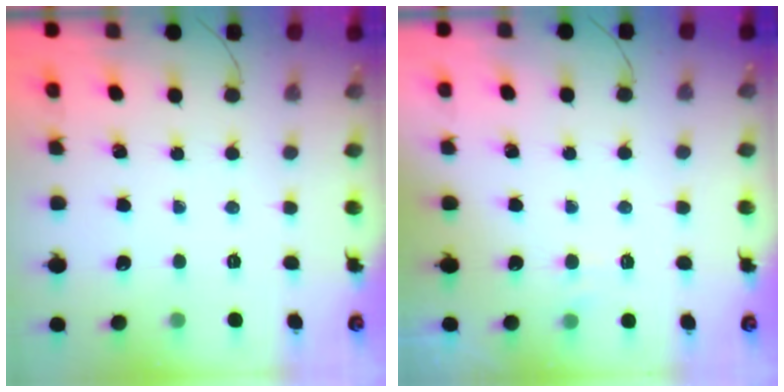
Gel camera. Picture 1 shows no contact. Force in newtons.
{"total": 4.3, "press": 4.1, "slide": 1.1}